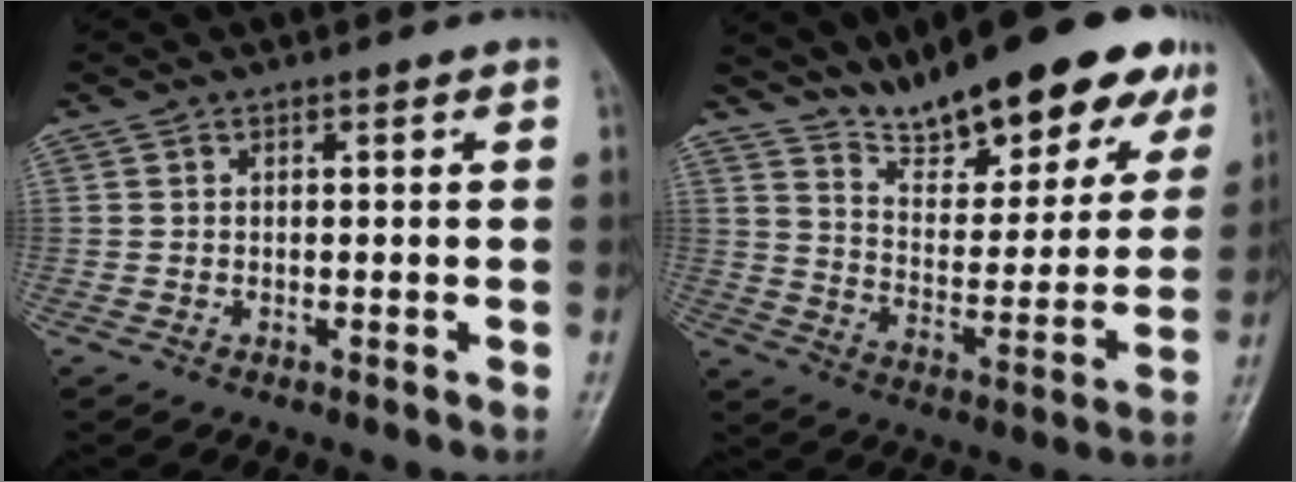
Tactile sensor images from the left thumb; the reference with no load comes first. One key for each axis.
{"total": 20.9, "fx": 15.5, "fy": 6.4, "fz": 12.4, "tx": -0.139, "ty": -0.072, "tz": 0.246}